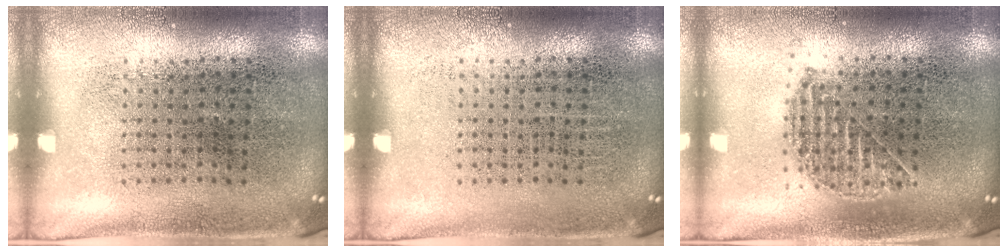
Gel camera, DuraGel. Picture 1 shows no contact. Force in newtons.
{"total": 0.0}
{"total": 1.0, "press": 0.9, "slide": 0.4}